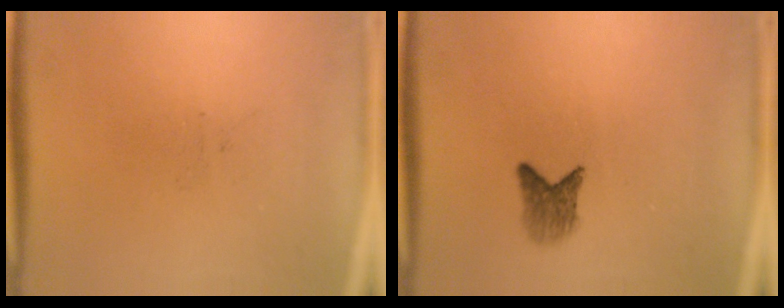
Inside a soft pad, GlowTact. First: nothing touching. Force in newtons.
{"total": 2.8}